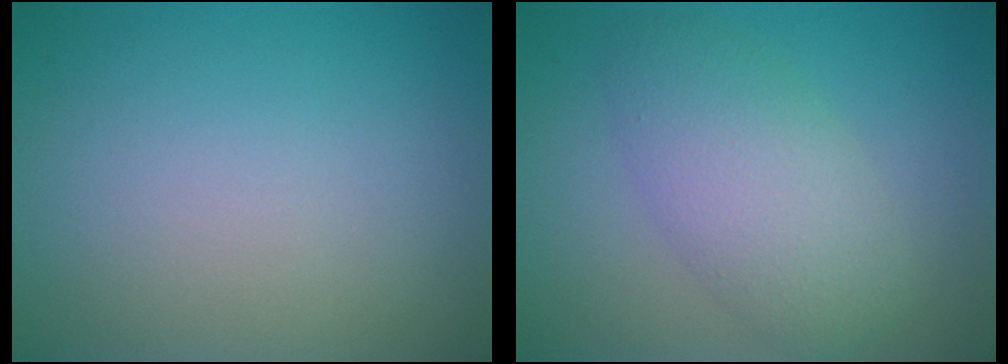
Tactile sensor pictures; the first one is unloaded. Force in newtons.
{"total": 5.0, "press": 5.0, "slide": 0.2}